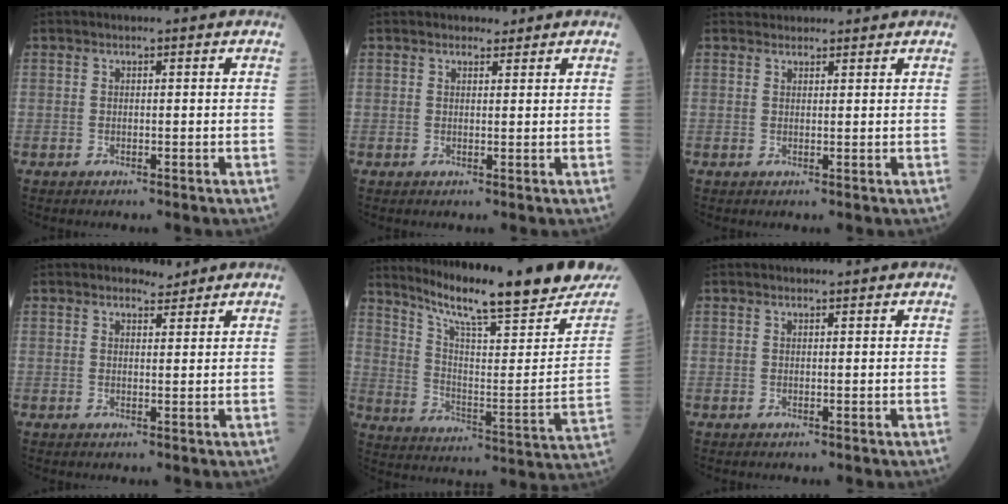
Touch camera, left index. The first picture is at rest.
{"total": 1.5, "force": [1.3, 0.7, 0.2], "torque": [-0.005, -0.002, 0.019]}
{"total": 3.0, "force": [2.9, 0.8, 0.1], "torque": [-0.002, 0.025, 0.045]}
{"total": 1.8, "force": [1.7, 0.5, 0.0], "torque": [-0.002, -0.005, 0.027]}
{"total": 22.2, "force": [19.1, 0.8, 11.2], "torque": [-0.183, -0.066, 0.271]}
{"total": 0.5, "force": [0.5, 0.1, 0.0], "torque": [-0.009, 0.001, 0.010]}